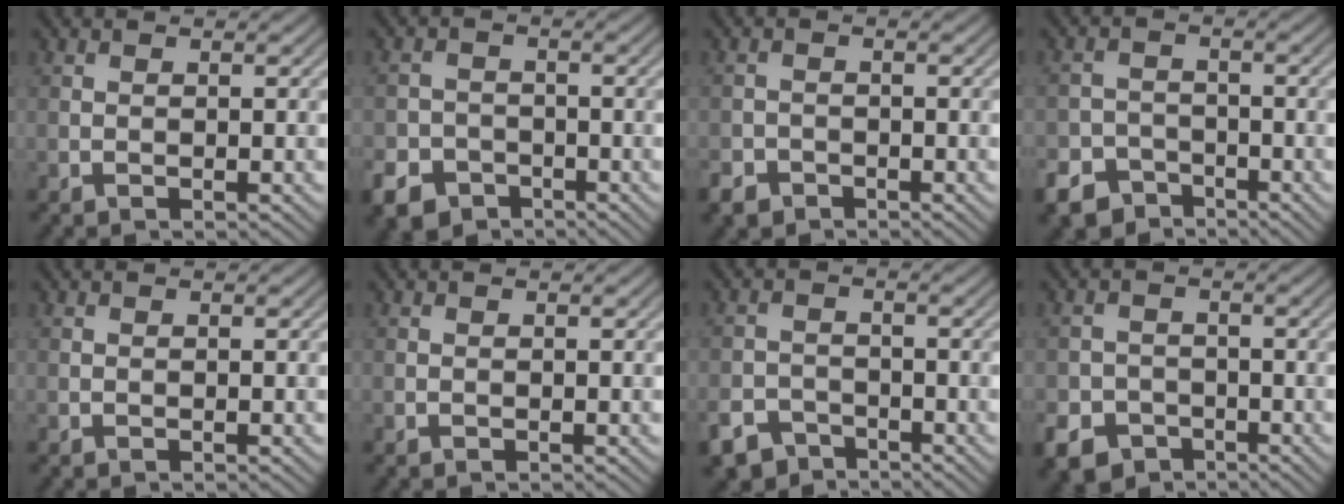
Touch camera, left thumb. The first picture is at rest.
{"total": 5.7, "force": [-3.7, 4.0, 1.6], "torque": [-0.030, -0.006, -0.075]}
{"total": 2.5, "force": [-1.9, 1.6, 0.6], "torque": [-0.012, -0.004, -0.043]}
{"total": 6.3, "force": [-4.6, 4.1, 1.4], "torque": [-0.017, -0.009, -0.086]}
{"total": 0.0}
{"total": 0.0}
{"total": 4.8, "force": [-3.8, 2.6, 1.3], "torque": [-0.026, -0.005, -0.074]}
{"total": 6.3, "force": [-3.8, 4.7, 1.6], "torque": [-0.027, -0.013, -0.077]}